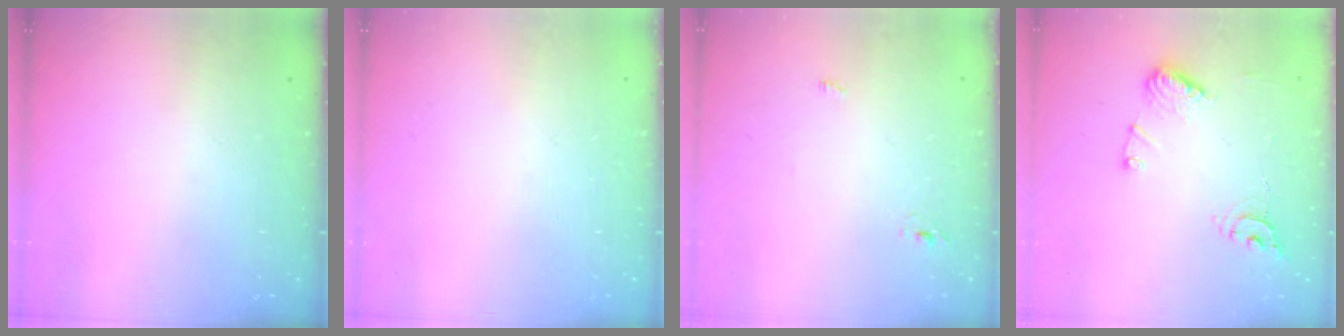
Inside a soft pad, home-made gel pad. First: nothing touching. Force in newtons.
{"total": 0.0}
{"total": 2.3, "press": 2.1, "slide": 1.0}
{"total": 12.1, "press": 12.0, "slide": 1.2}